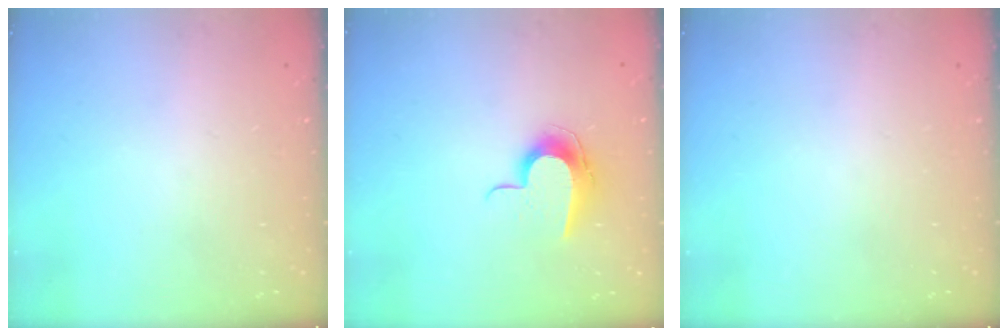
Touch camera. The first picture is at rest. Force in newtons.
{"total": 10.1, "press": 10.1, "slide": 0.6}
{"total": 0.0}